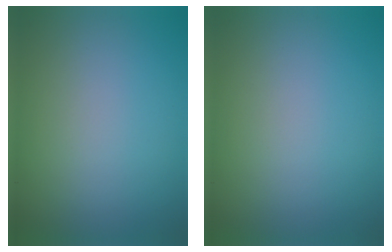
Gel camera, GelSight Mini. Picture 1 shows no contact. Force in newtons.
{"total": 0.0}